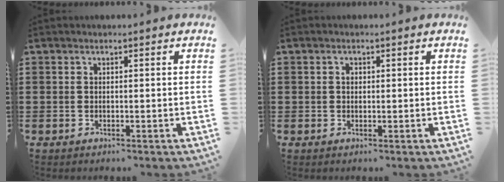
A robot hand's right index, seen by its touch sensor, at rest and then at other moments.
{"total": 0.8, "force": [0.3, 0.6, 0.4], "torque": [-0.010, 0.004, 0.005]}